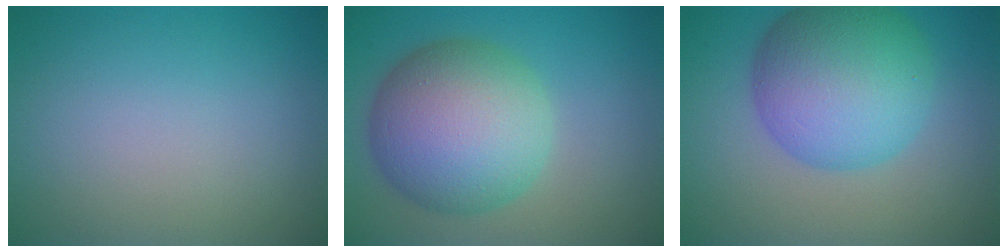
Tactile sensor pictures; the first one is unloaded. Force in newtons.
{"total": 10.3, "press": 10.2, "slide": 0.4}
{"total": 10.0, "press": 10.0, "slide": 0.3}